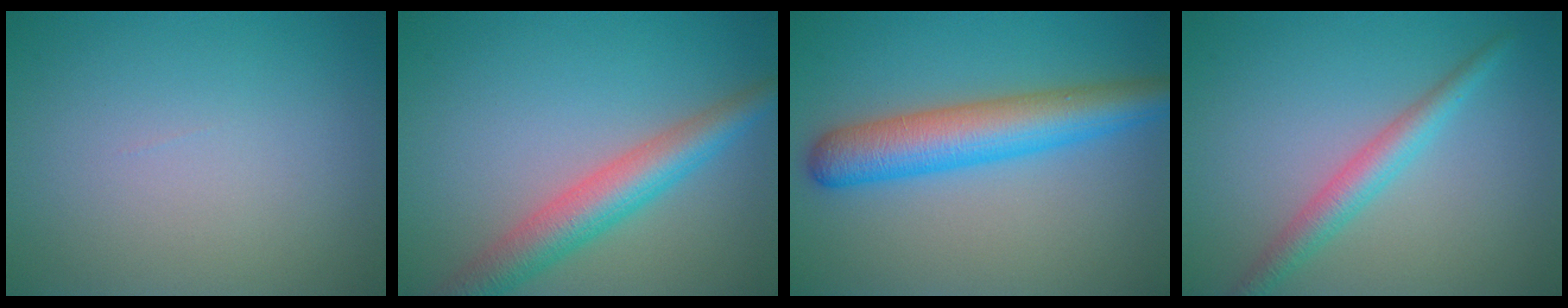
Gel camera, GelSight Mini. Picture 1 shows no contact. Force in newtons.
{"total": 5.3, "press": 5.3, "slide": 0.2}
{"total": 6.7, "press": 6.7, "slide": 0.2}
{"total": 2.9, "press": 2.9, "slide": 0.0}